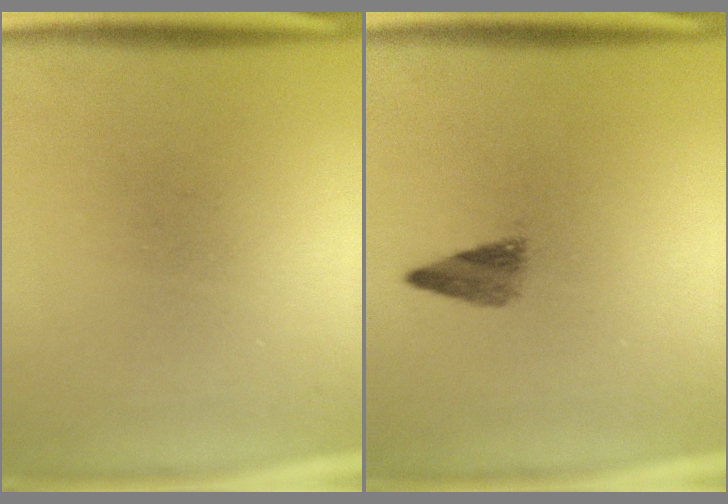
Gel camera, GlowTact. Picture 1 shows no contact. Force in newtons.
{"total": 2.9}